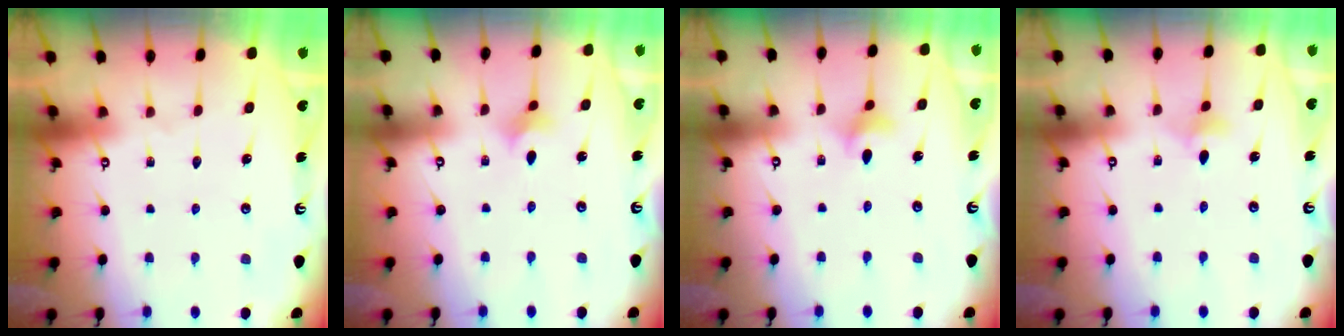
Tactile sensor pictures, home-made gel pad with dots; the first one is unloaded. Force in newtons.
{"total": 2.5, "press": 2.5, "slide": 0.4}
{"total": 3.0, "press": 3.0, "slide": 0.2}
{"total": 3.6, "press": 3.5, "slide": 0.7}